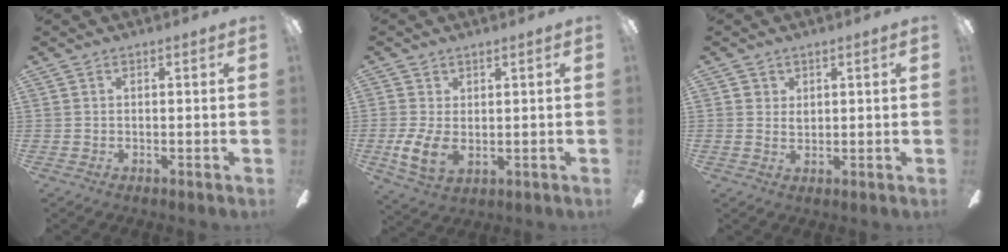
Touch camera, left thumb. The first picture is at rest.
{"total": 7.4, "force": [-0.2, 4.8, 5.7], "torque": [-0.118, -0.006, -0.001]}
{"total": 1.7, "force": [0.7, 1.2, 0.9], "torque": [-0.010, 0.000, 0.011]}